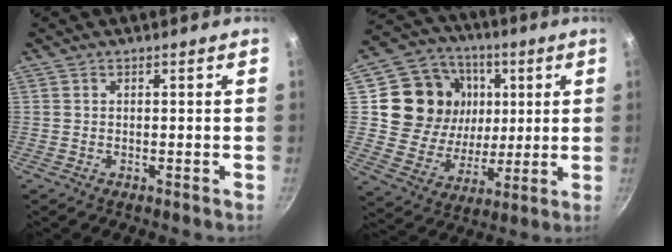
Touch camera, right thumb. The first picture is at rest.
{"total": 18.9, "force": [4.4, 16.2, 8.8], "torque": [-0.137, -0.005, 0.081]}